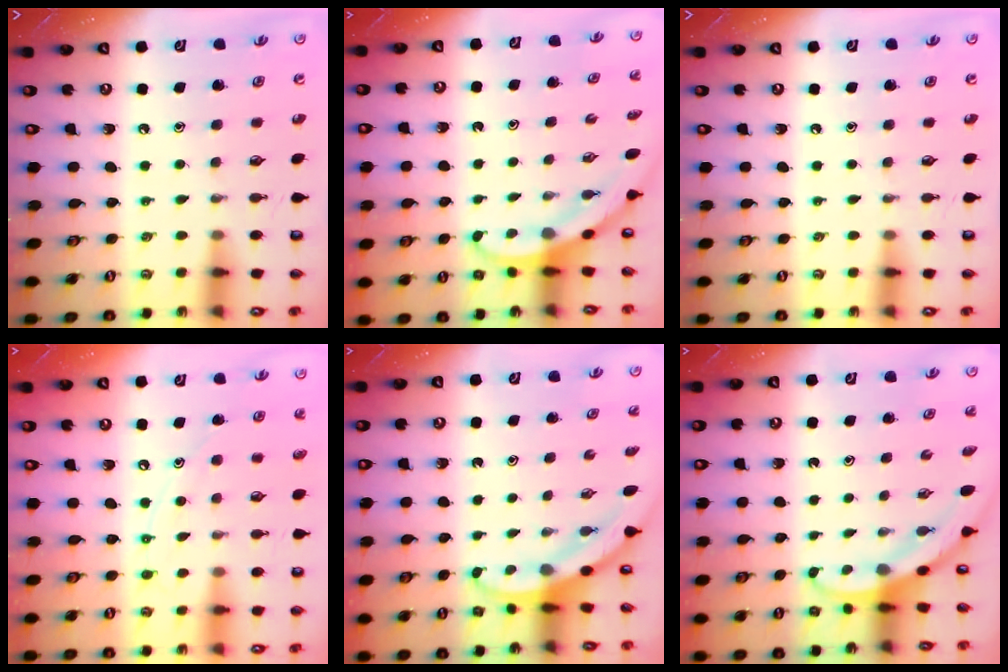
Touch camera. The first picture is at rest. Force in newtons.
{"total": 3.3, "press": 3.3, "slide": 0.1}
{"total": 0.0}
{"total": 9.0, "press": 9.0, "slide": 0.8}
{"total": 3.3, "press": 3.3, "slide": 0.2}
{"total": 3.3, "press": 3.3, "slide": 0.1}